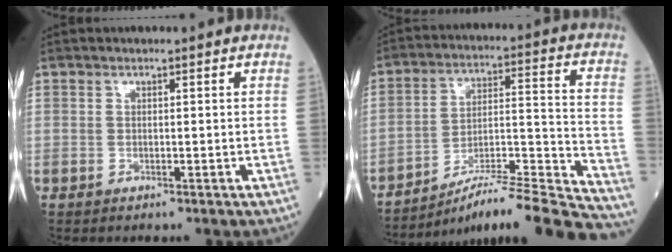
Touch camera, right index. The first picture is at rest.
{"total": 21.3, "force": [-19.3, -0.6, 9.1], "torque": [-0.110, 0.007, -0.294]}